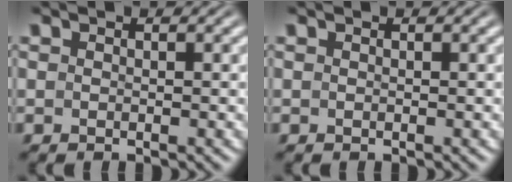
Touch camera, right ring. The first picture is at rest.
{"total": 0.0}